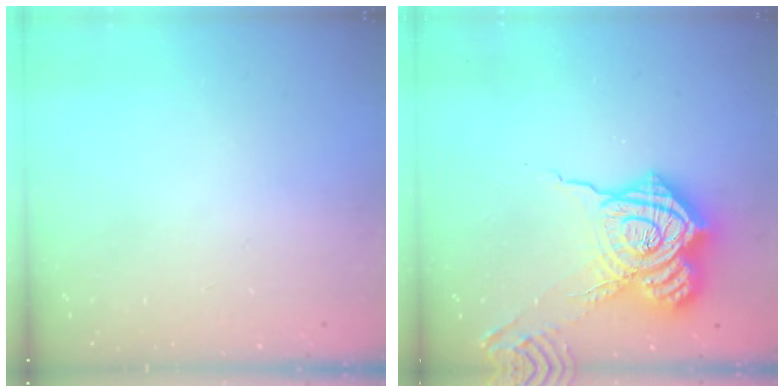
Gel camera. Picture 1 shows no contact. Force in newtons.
{"total": 20.6, "press": 20.6, "slide": 1.6}